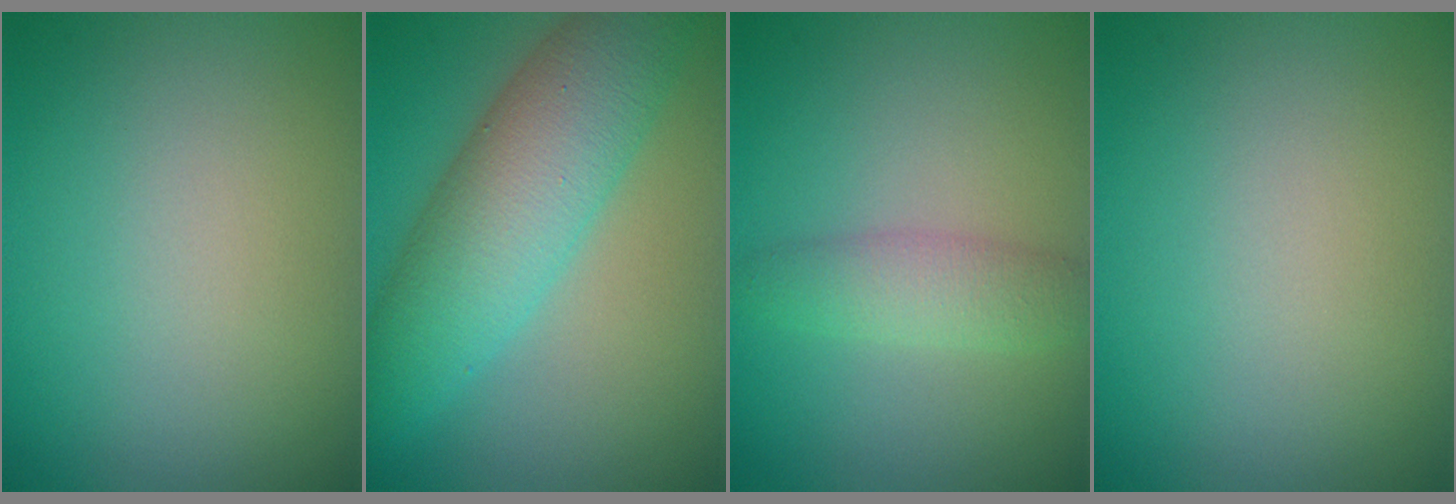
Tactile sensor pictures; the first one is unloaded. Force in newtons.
{"total": 7.7, "press": 7.7, "slide": 0.1}
{"total": 2.4, "press": 2.4, "slide": 0.1}
{"total": 0.0}